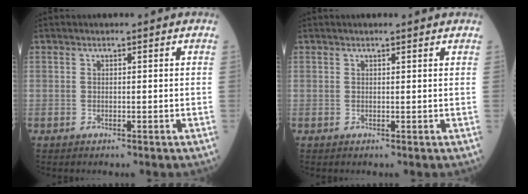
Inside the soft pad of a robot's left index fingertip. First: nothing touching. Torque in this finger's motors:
{"motor_torque": [0.25, -0.38, -0.05, -0.01]}